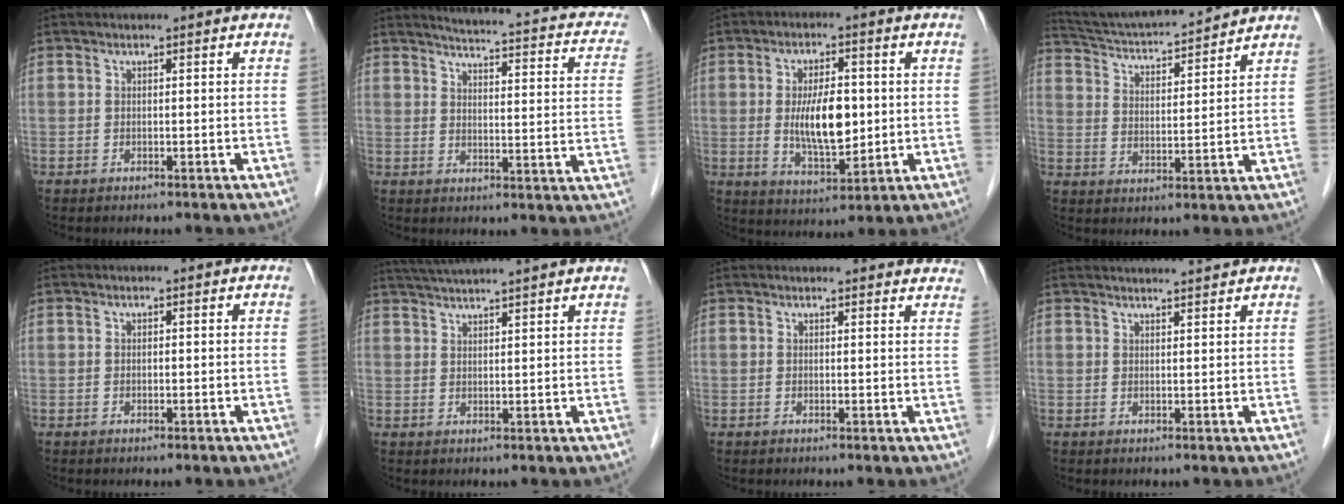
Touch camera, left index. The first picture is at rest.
{"total": 15.6, "force": [12.6, 3.8, 8.3], "torque": [-0.096, -0.009, 0.124]}
{"total": 8.7, "force": [0.2, 3.4, 8.1], "torque": [-0.152, -0.004, 0.009]}
{"total": 14.4, "force": [13.5, 0.9, 4.9], "torque": [-0.093, 0.014, 0.218]}
{"total": 0.0}
{"total": 9.8, "force": [8.8, -0.9, 4.3], "torque": [-0.076, 0.035, 0.124]}
{"total": 11.4, "force": [10.9, 2.4, 2.4], "torque": [0.002, 0.007, 0.099]}
{"total": 5.5, "force": [5.2, -0.4, 1.6], "torque": [-0.021, 0.019, 0.065]}